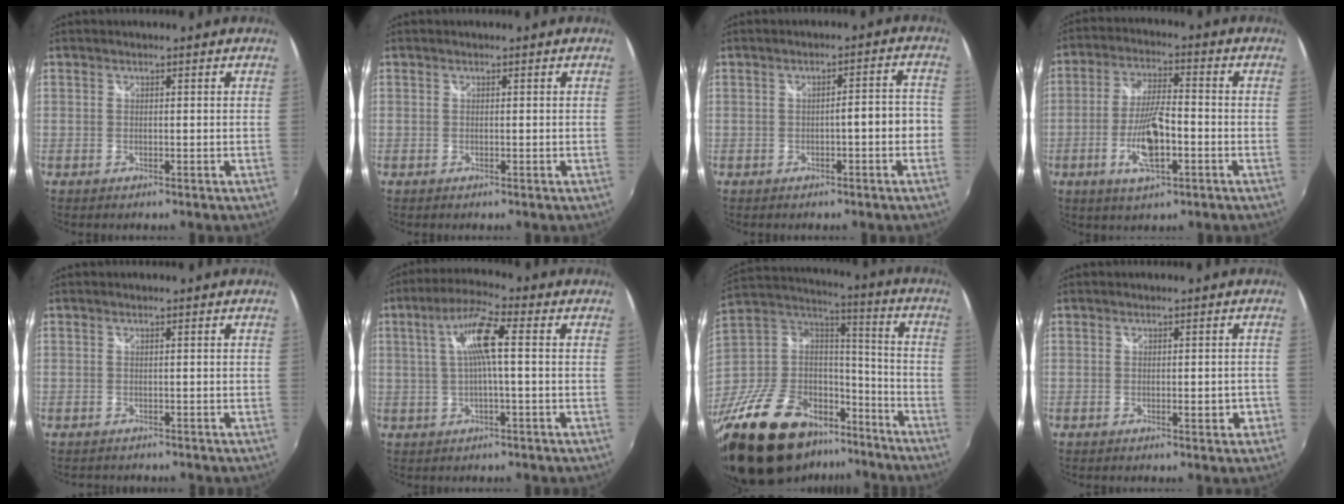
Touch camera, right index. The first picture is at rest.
{"total": 0.0}
{"total": 3.7, "force": [-1.6, 0.5, 3.3], "torque": [-0.051, 0.013, -0.017]}
{"total": 9.7, "force": [-3.2, 2.7, 8.8], "torque": [-0.174, 0.000, -0.056]}
{"total": 1.3, "force": [-1.2, 0.2, 0.5], "torque": [-0.010, -0.005, -0.016]}
{"total": 8.0, "force": [1.1, 0.8, 7.9], "torque": [-0.149, 0.015, 0.022]}
{"total": 33.6, "force": [-22.6, 18.1, 17.1], "torque": [-0.364, 0.022, -0.347]}
{"total": 2.5, "force": [-1.0, 1.0, 2.1], "torque": [-0.027, 0.005, -0.006]}